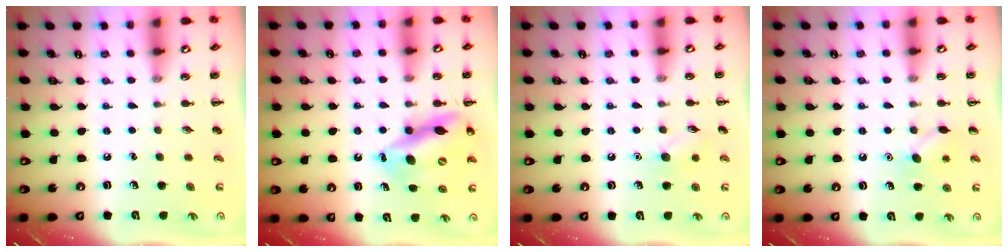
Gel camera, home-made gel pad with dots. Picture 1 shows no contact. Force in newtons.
{"total": 14.1, "press": 13.5, "slide": 3.9}
{"total": 9.0, "press": 8.8, "slide": 1.8}
{"total": 7.5, "press": 7.3, "slide": 1.7}